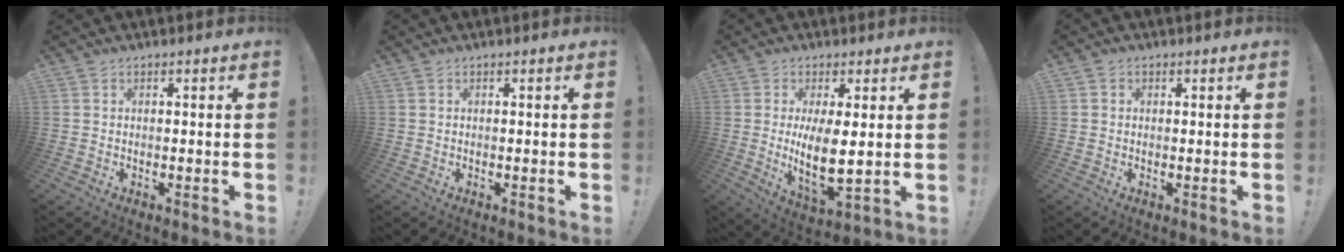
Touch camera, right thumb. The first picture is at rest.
{"total": 0.0}
{"total": 10.5, "force": [1.3, 4.1, 9.6], "torque": [-0.170, -0.029, 0.022]}
{"total": 0.9, "force": [0.2, 0.9, 0.2], "torque": [0.003, 0.001, 0.002]}